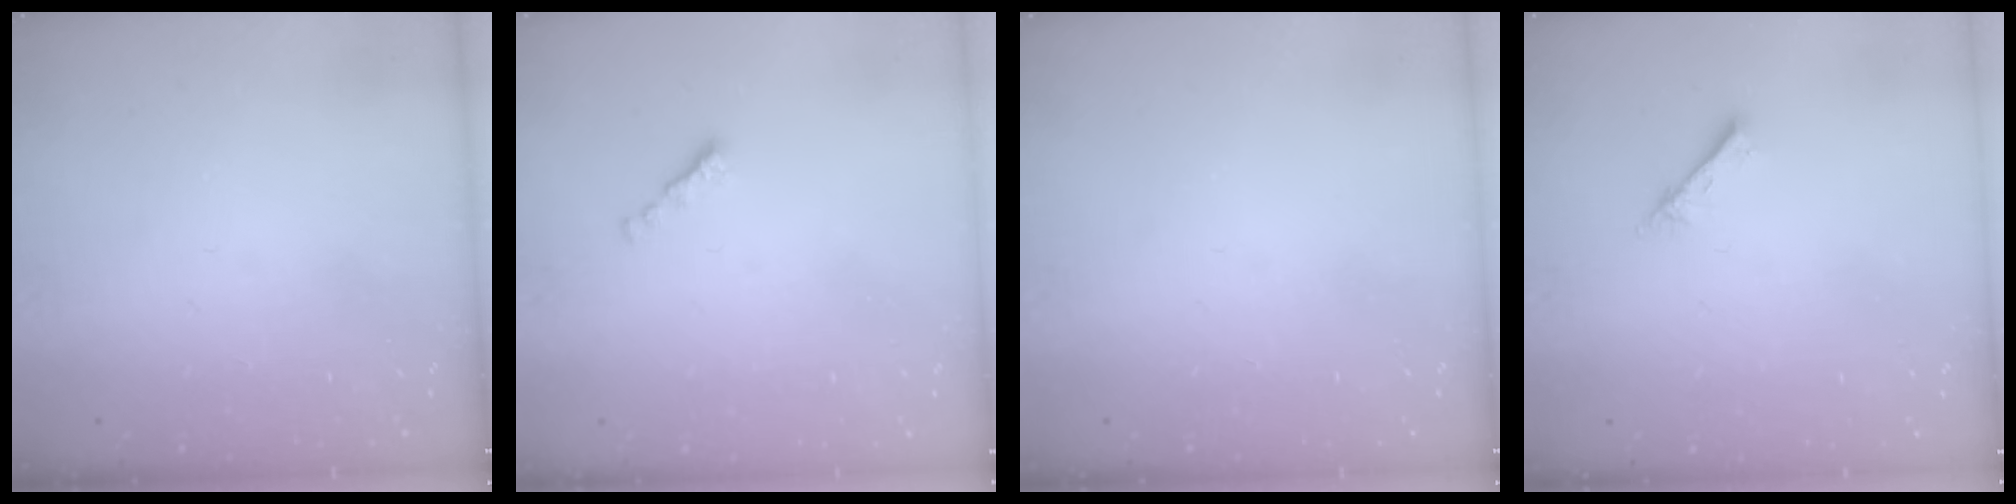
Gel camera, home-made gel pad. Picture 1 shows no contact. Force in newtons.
{"total": 1.5, "press": 1.4, "slide": 0.5}
{"total": 0.0}
{"total": 2.4, "press": 2.4, "slide": 0.3}